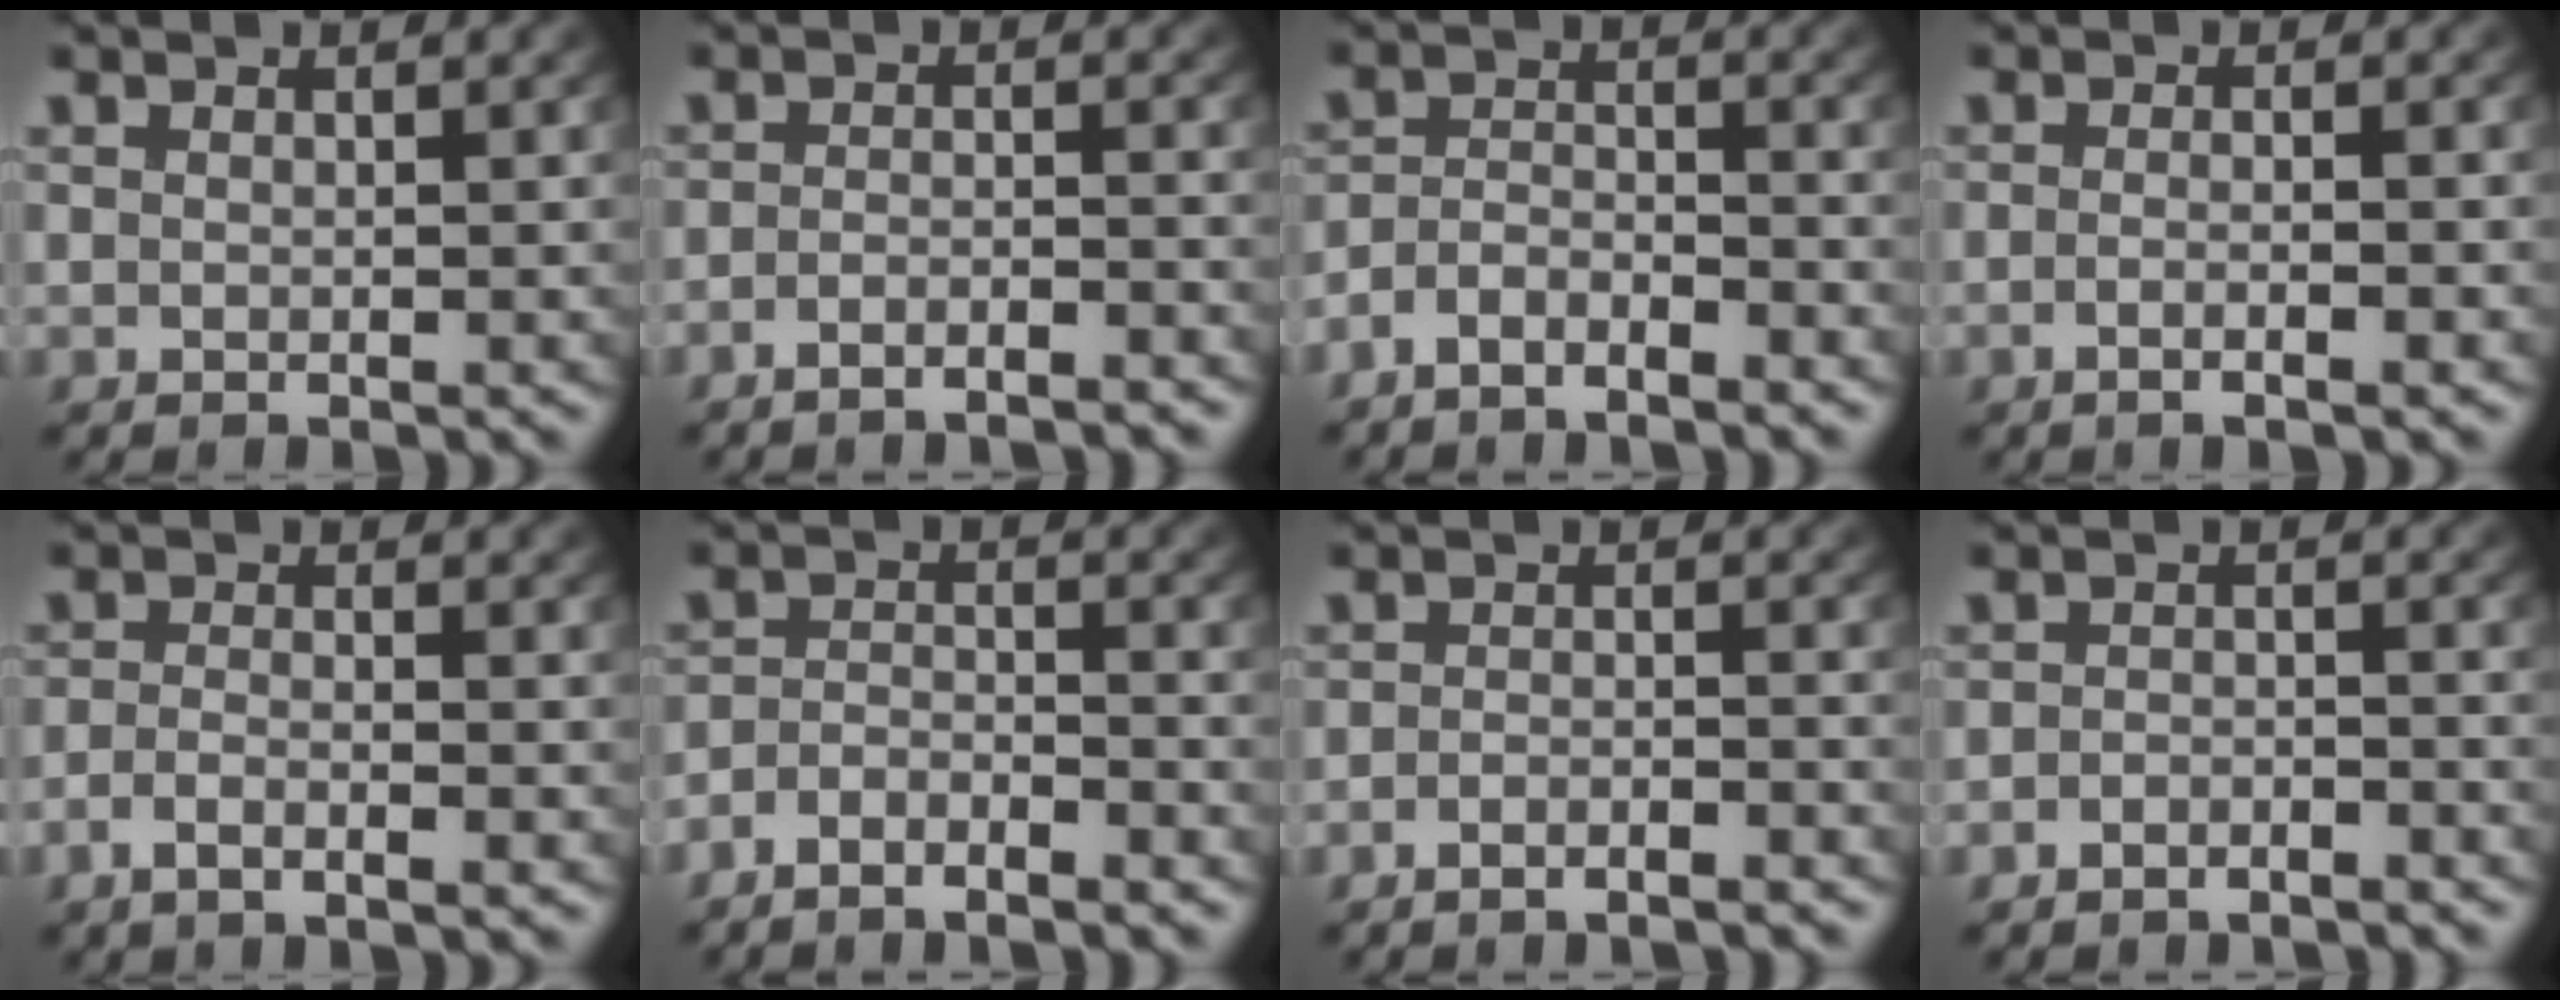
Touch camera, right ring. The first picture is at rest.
{"total": 3.3, "force": [-3.1, 0.5, 0.9], "torque": [-0.012, -0.005, -0.054]}
{"total": 3.8, "force": [-3.0, 2.1, 1.0], "torque": [-0.019, -0.007, -0.057]}
{"total": 1.9, "force": [-1.4, -0.1, 1.3], "torque": [-0.031, -0.006, -0.023]}
{"total": 2.2, "force": [-1.6, 0.6, 1.4], "torque": [-0.037, -0.008, -0.026]}
{"total": 3.9, "force": [-3.4, 1.7, 0.9], "torque": [-0.016, -0.007, -0.063]}
{"total": 3.0, "force": [-2.9, 0.6, 0.6], "torque": [-0.009, -0.005, -0.051]}
{"total": 2.9, "force": [-2.8, 0.8, 0.2], "torque": [-0.004, -0.009, -0.047]}